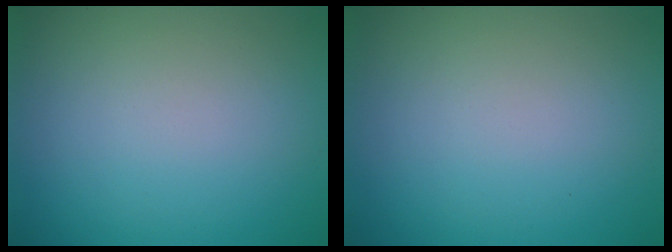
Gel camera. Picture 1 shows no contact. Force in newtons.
{"total": 0.0}